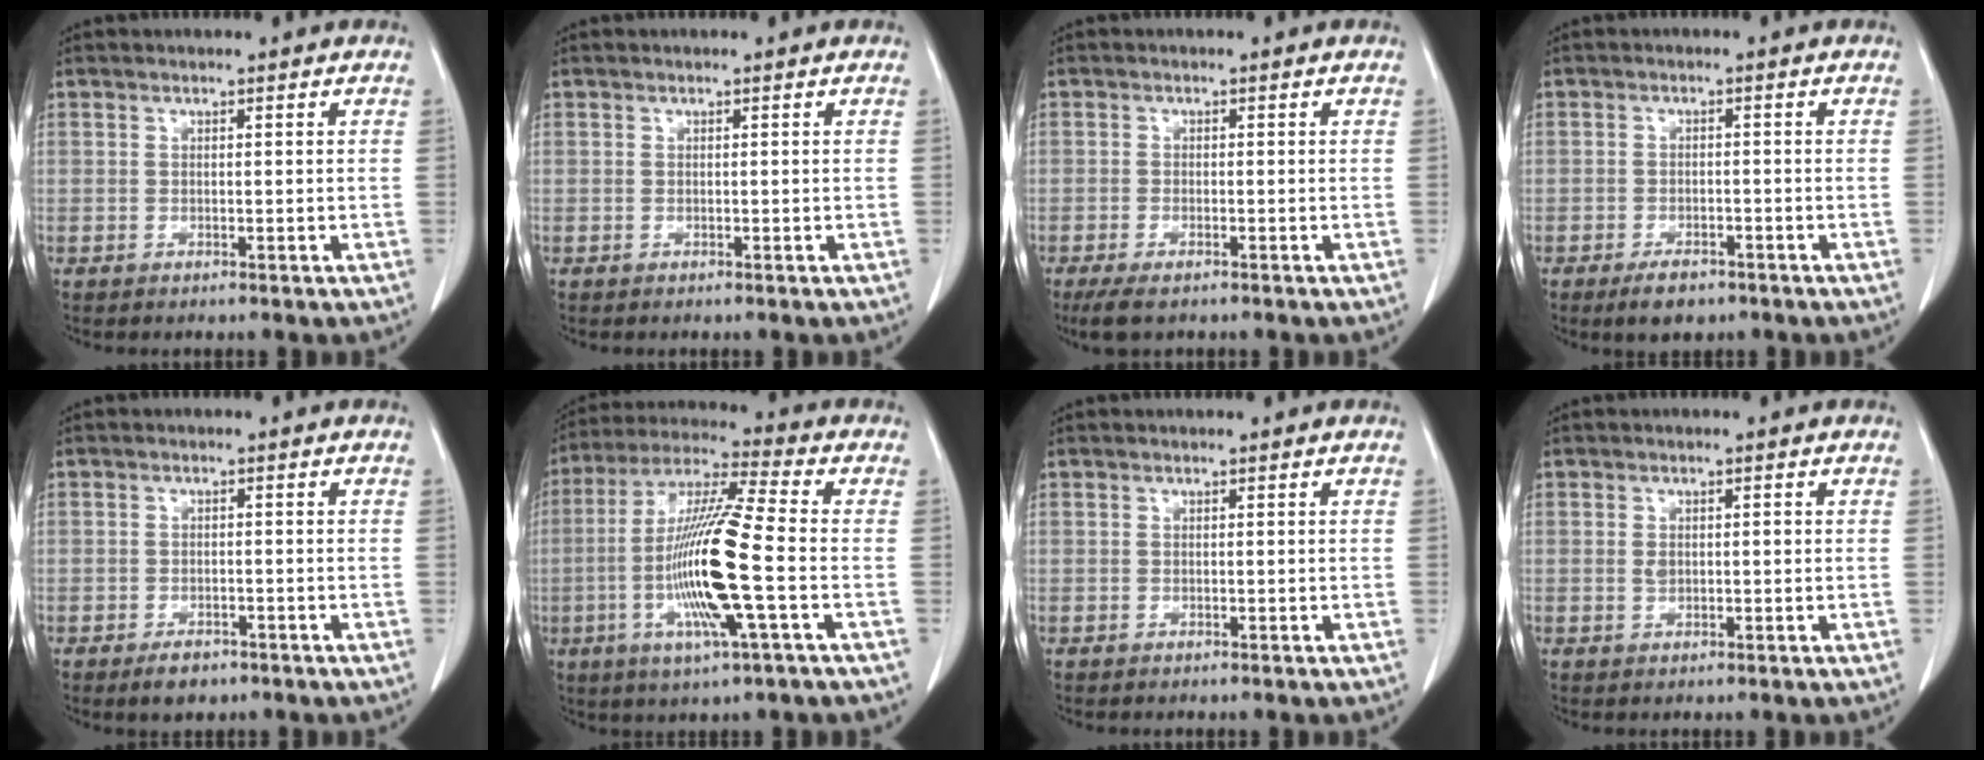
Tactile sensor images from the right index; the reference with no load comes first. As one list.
[{"total": 0.0}, {"total": 3.9, "force": [-2.7, 1.0, 2.6], "torque": [-0.049, -0.008, -0.040]}, {"total": 3.8, "force": [-2.7, 1.9, 2.1], "torque": [-0.037, -0.001, -0.036]}, {"total": 2.7, "force": [-1.9, 1.5, 1.2], "torque": [-0.019, 0.001, -0.022]}, {"total": 16.2, "force": [-3.3, 0.3, 15.8], "torque": [-0.320, -0.010, -0.070]}, {"total": 0.0}, {"total": 1.8, "force": [0.1, 1.0, 1.5], "torque": [-0.030, 0.007, 0.006]}]